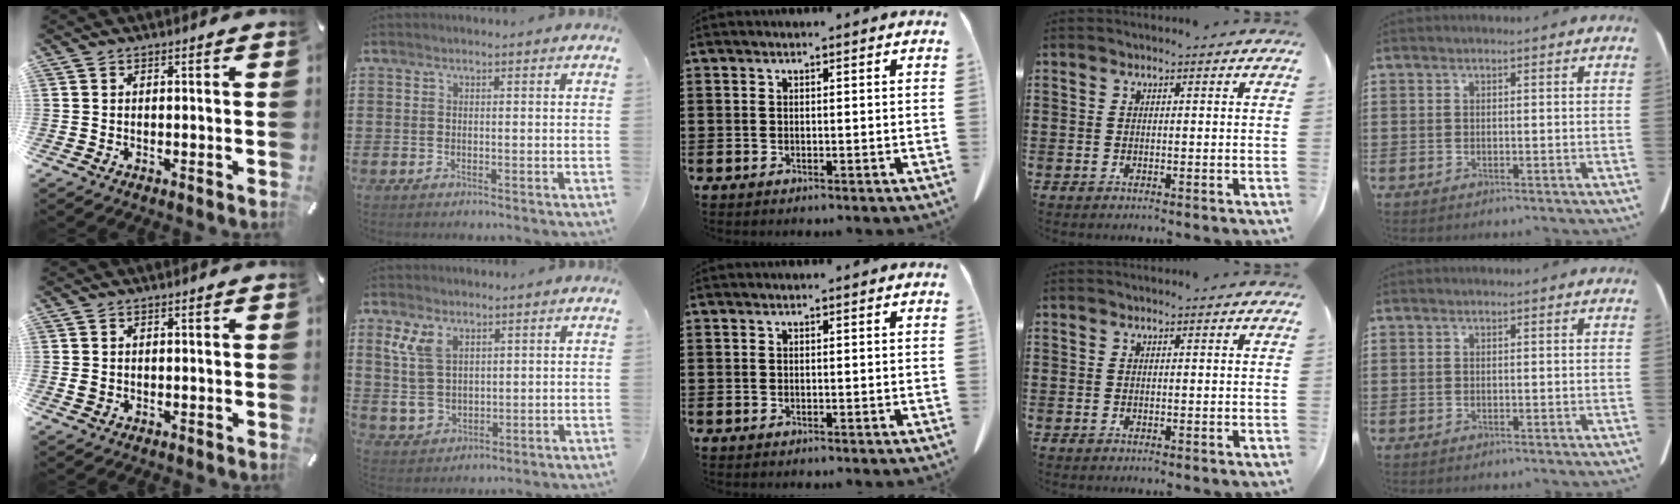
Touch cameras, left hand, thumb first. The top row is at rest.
{"thumb": {"total": 1.2, "force": [0.0, 1.0, 0.7], "torque": [-0.014, 0.003, -0.001]}, "index": {"total": 6.8, "force": [2.8, 4.4, 4.3], "torque": [-0.120, 0.007, 0.047]}}